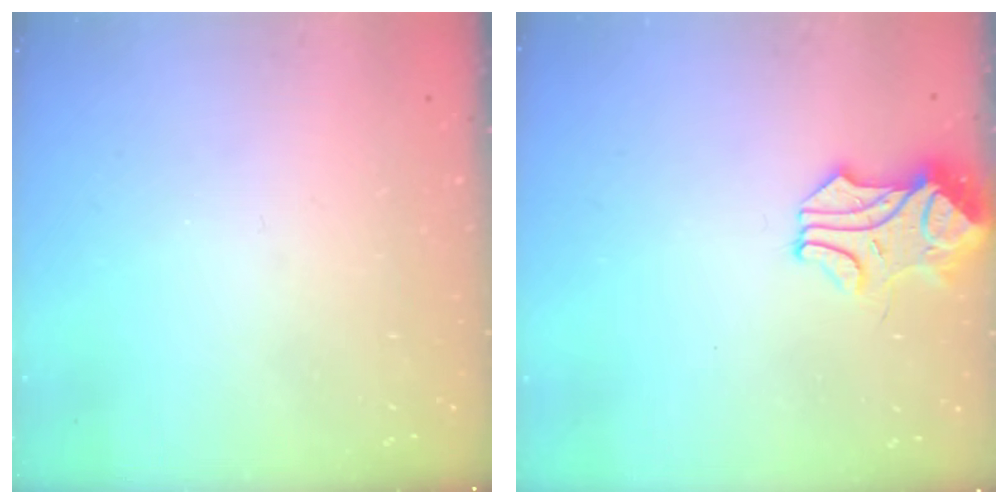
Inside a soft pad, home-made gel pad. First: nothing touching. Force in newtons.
{"total": 1.1, "press": 1.0, "slide": 0.2}